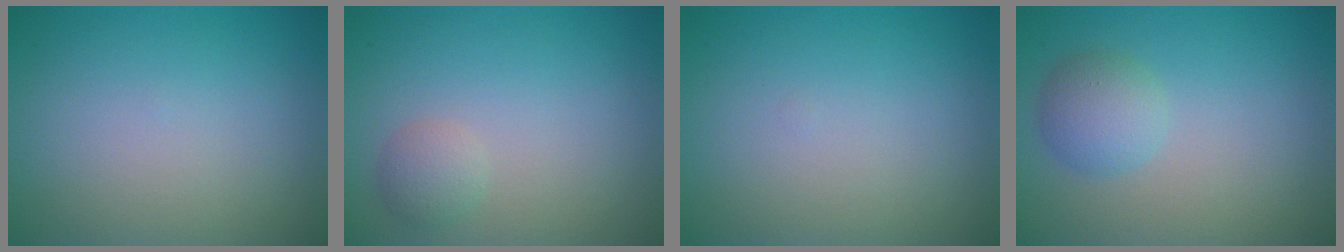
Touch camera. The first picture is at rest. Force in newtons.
{"total": 1.6, "press": 1.6, "slide": 0.1}
{"total": 0.0}
{"total": 2.6, "press": 2.6, "slide": 0.1}